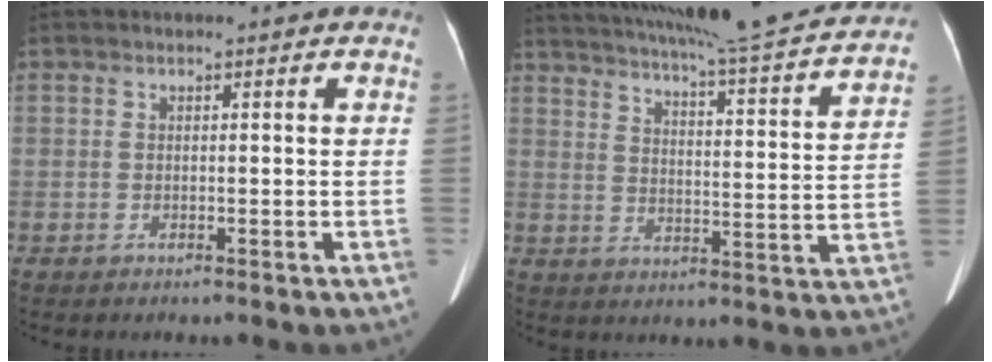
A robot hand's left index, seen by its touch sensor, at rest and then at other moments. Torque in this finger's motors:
{"motor_torque": [0.76, -1.38, 0.17, 0.05]}